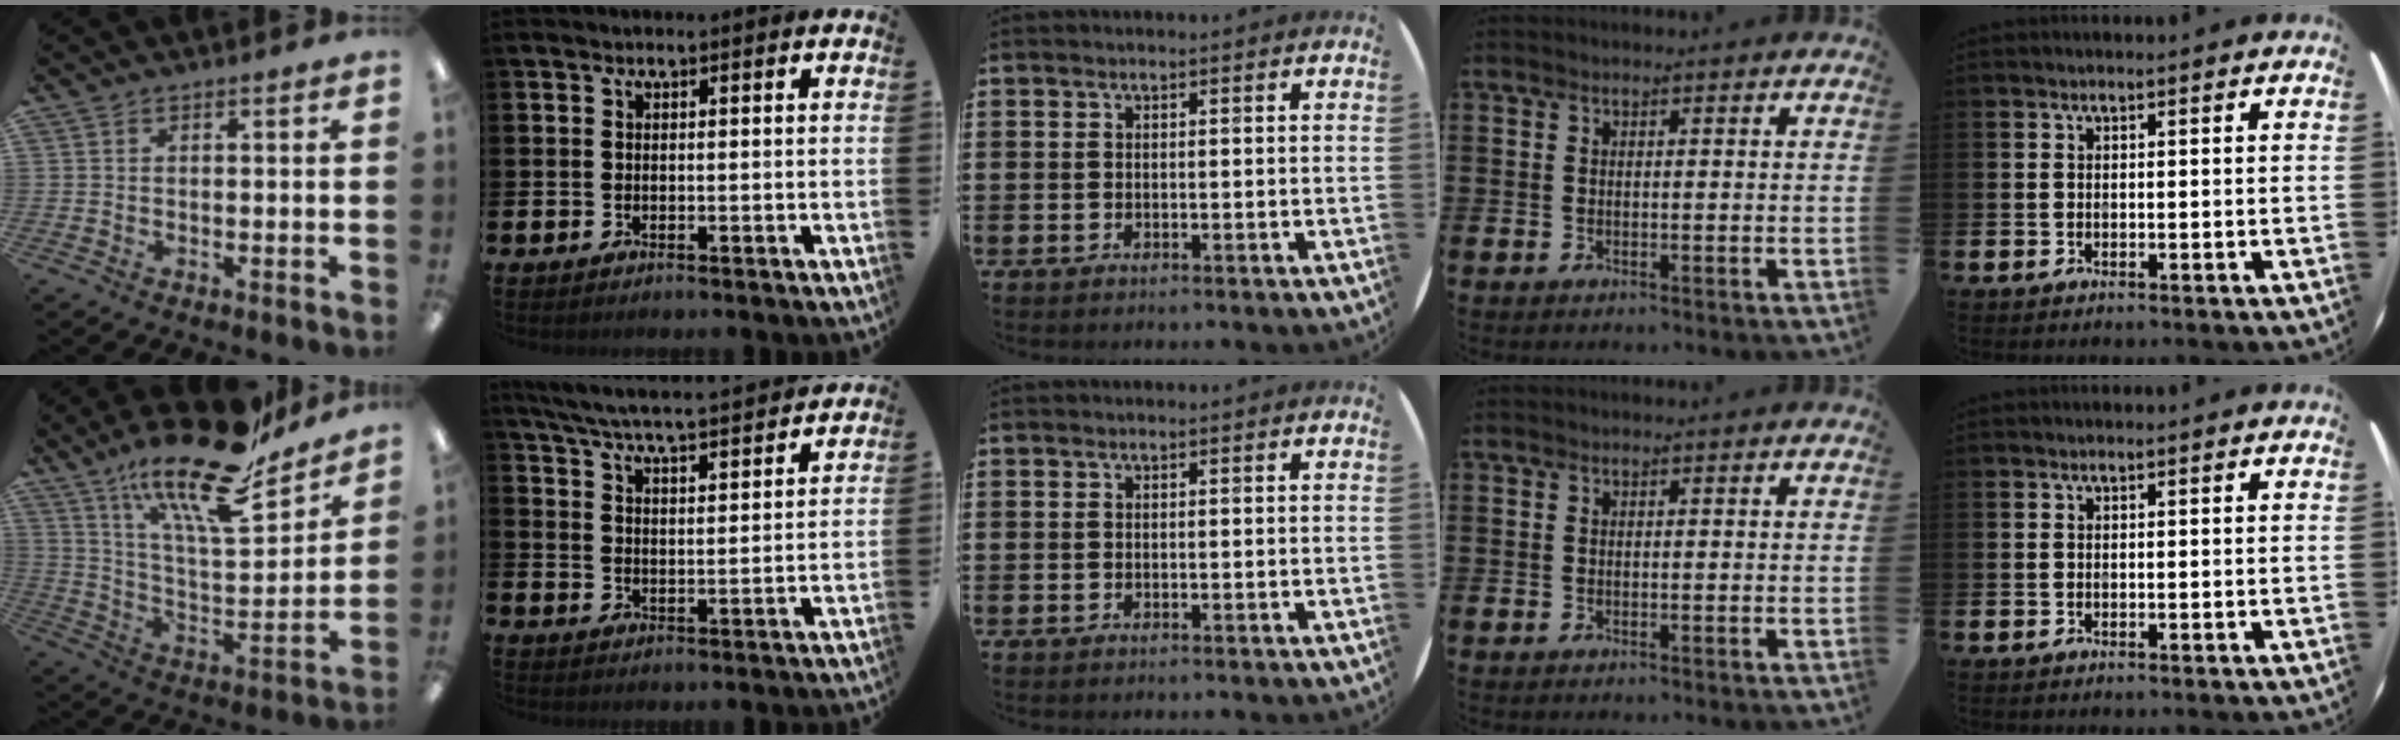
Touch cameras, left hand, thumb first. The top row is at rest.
{"thumb": {"total": 23.3, "force": [17.4, 6.3, 14.1], "torque": [-0.240, -0.110, 0.291]}, "index": {"total": 6.5, "force": [6.2, 0.2, 1.9], "torque": [-0.064, -0.043, 0.108]}}